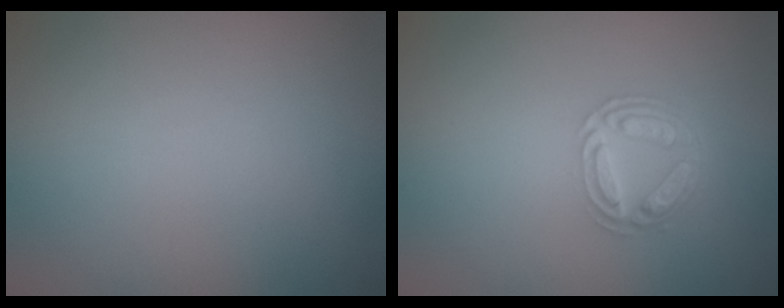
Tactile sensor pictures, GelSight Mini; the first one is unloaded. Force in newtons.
{"total": 4.1, "press": 3.2, "slide": 2.6}